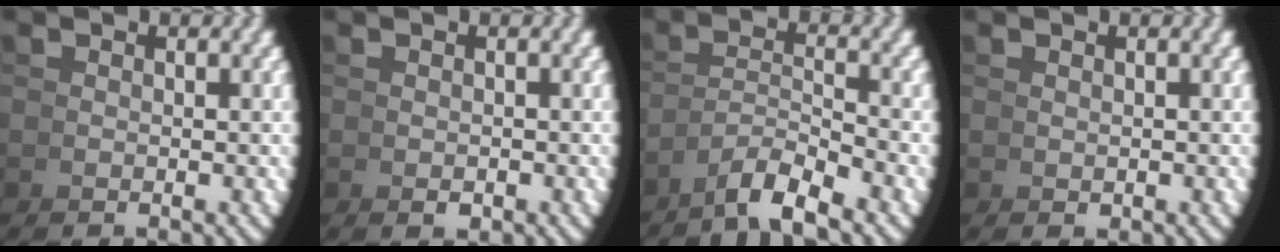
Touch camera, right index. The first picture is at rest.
{"total": 0.5, "force": [-0.4, 0.2, 0.3], "torque": [0.001, -0.007, -0.001]}
{"total": 3.9, "force": [-2.7, 1.4, 2.5], "torque": [-0.035, 0.000, -0.047]}
{"total": 0.0}